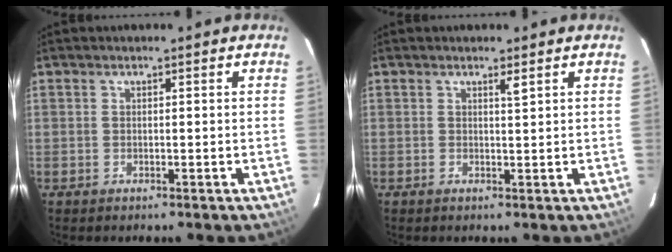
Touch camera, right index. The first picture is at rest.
{"total": 0.8, "force": [0.5, 0.0, 0.6], "torque": [-0.009, 0.001, 0.009]}